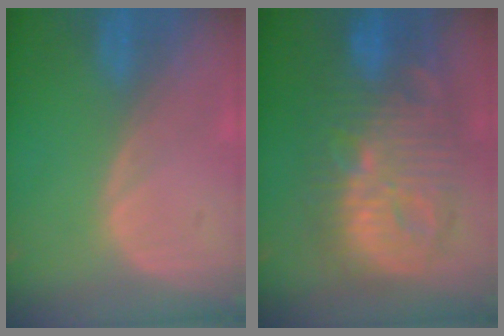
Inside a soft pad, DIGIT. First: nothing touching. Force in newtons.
{"total": 13.7, "press": 13.6, "slide": 1.2}